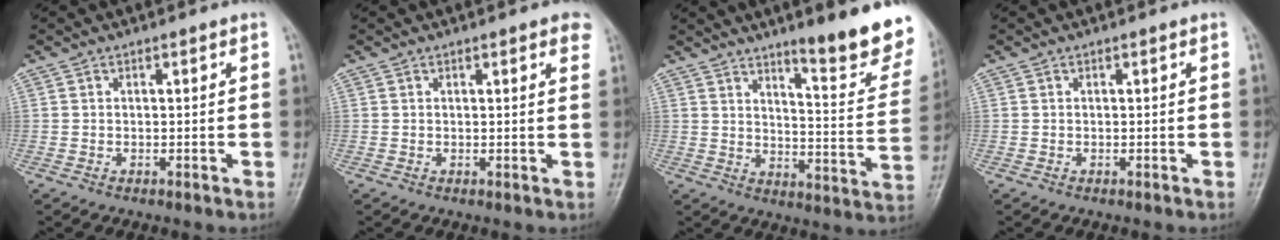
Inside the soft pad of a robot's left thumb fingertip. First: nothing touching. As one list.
[{"total": 3.3, "force": [2.1, 0.9, 2.4], "torque": [-0.017, -0.001, 0.019]}, {"total": 17.3, "force": [11.9, 2.6, 12.2], "torque": [-0.124, -0.089, 0.167]}, {"total": 0.0}]